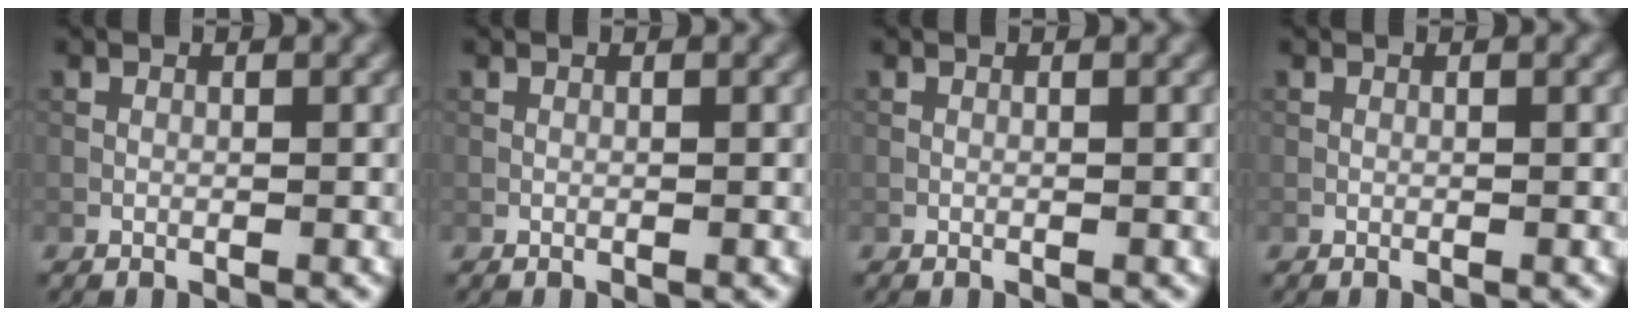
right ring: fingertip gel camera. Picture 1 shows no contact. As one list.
[{"total": 0.0}, {"total": 0.0}, {"total": 0.0}]